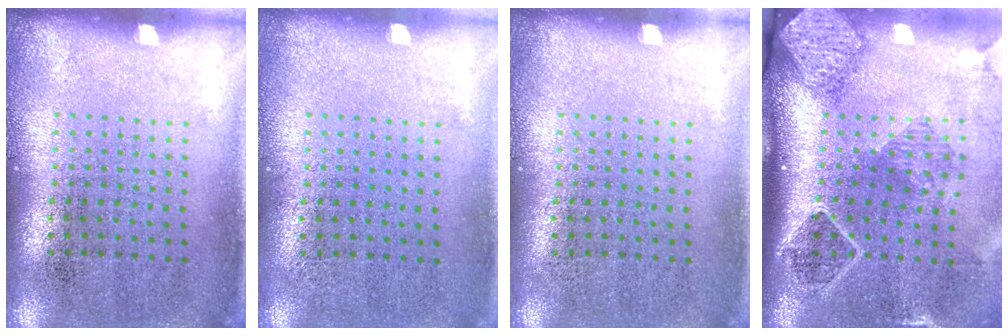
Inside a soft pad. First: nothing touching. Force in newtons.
{"total": 0.0}
{"total": 0.0}
{"total": 2.7, "press": 1.9, "slide": 2.0}